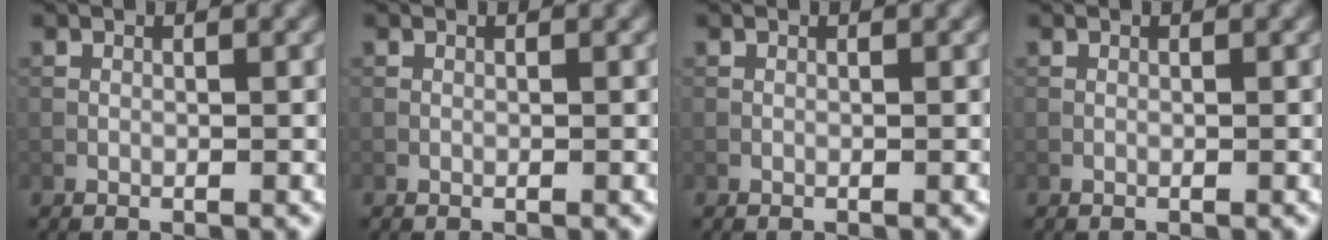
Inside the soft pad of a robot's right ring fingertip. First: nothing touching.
{"total": 0.0}
{"total": 0.0}
{"total": 0.0}